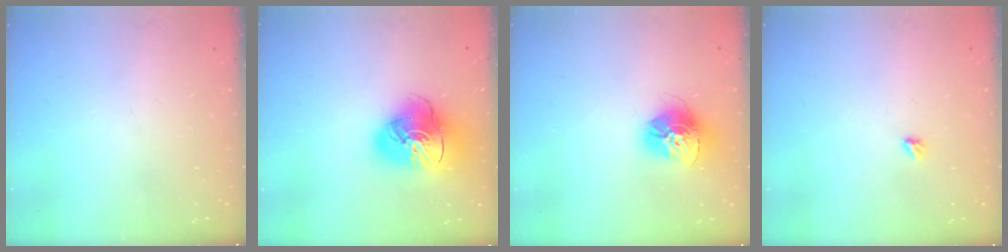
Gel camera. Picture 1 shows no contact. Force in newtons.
{"total": 16.7, "press": 16.5, "slide": 2.0}
{"total": 15.0, "press": 14.9, "slide": 1.5}
{"total": 2.9, "press": 2.9, "slide": 0.5}